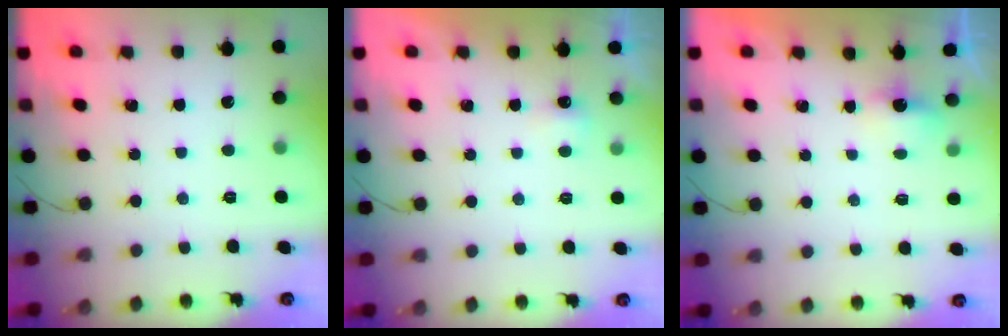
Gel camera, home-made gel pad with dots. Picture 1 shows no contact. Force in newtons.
{"total": 3.0, "press": 2.9, "slide": 0.8}
{"total": 2.0, "press": 1.8, "slide": 0.8}